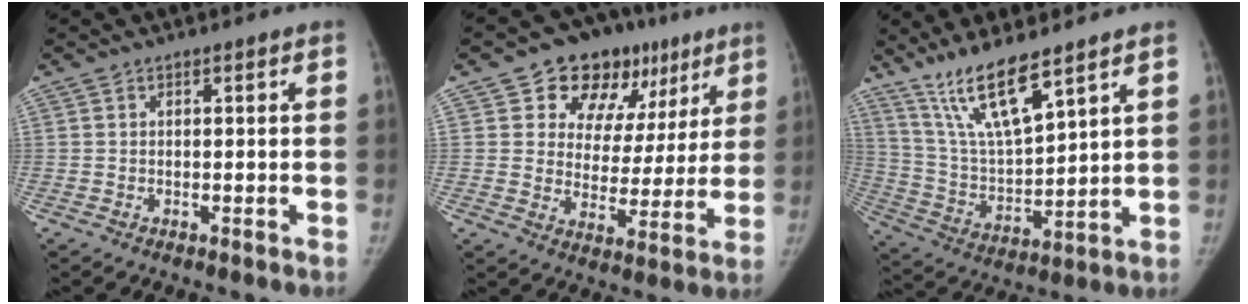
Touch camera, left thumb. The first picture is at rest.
{"total": 17.7, "force": [9.6, 12.2, 8.4], "torque": [-0.052, -0.011, 0.138]}
{"total": 13.0, "force": [9.5, 2.1, 8.6], "torque": [-0.158, -0.057, 0.198]}